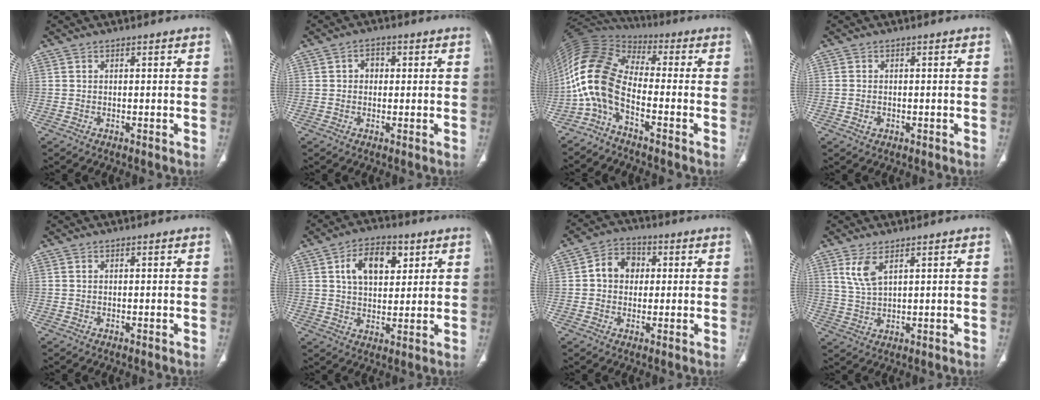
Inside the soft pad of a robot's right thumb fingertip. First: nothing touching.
{"total": 2.8, "force": [0.5, 2.3, 1.6], "torque": [-0.010, 0.007, 0.004]}
{"total": 12.0, "force": [-4.1, 6.0, 9.5], "torque": [-0.207, 0.063, -0.096]}
{"total": 1.5, "force": [-0.4, 1.2, 0.8], "torque": [-0.014, 0.004, -0.004]}
{"total": 0.0}
{"total": 10.9, "force": [4.2, 6.6, 7.7], "torque": [-0.095, -0.007, 0.069]}
{"total": 7.2, "force": [1.0, 5.9, 3.9], "torque": [-0.041, 0.013, 0.009]}
{"total": 4.8, "force": [2.6, 1.7, 3.7], "torque": [-0.081, -0.011, 0.065]}